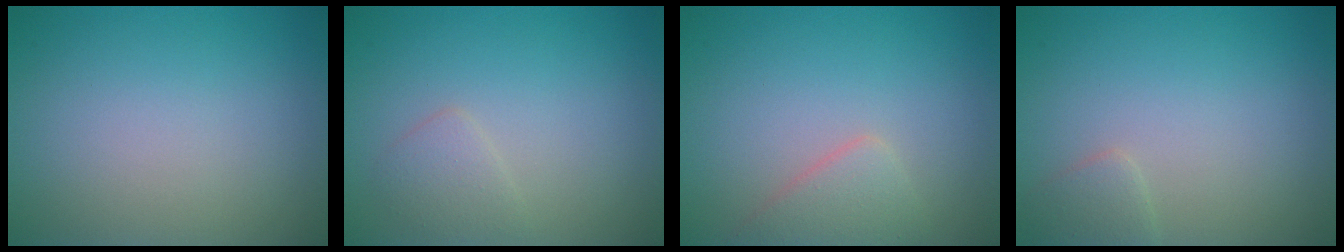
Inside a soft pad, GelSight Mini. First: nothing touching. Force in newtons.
{"total": 1.5, "press": 1.5, "slide": 0.1}
{"total": 2.3, "press": 2.3, "slide": 0.1}
{"total": 1.3, "press": 1.3, "slide": 0.0}